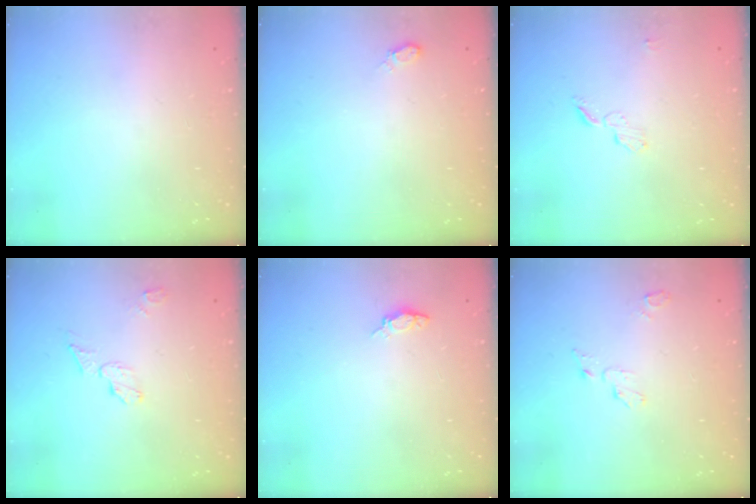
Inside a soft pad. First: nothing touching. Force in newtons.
{"total": 10.5, "press": 4.9, "slide": 9.4}
{"total": 4.7, "press": 4.7, "slide": 0.4}
{"total": 5.3, "press": 5.3, "slide": 0.3}
{"total": 4.0, "press": 3.8, "slide": 1.2}
{"total": 4.1, "press": 4.1, "slide": 0.4}